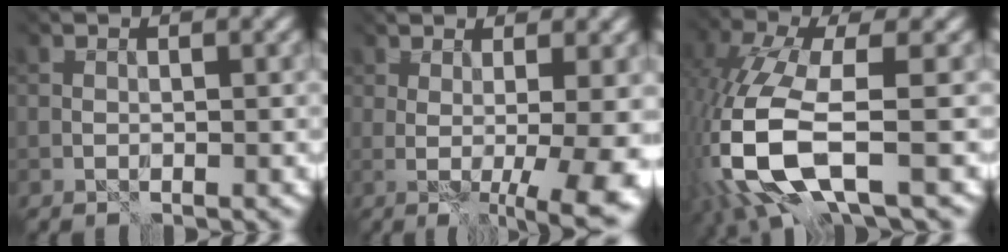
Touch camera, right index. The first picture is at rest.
{"total": 8.2, "force": [-0.3, 2.5, 7.8], "torque": [-0.064, -0.007, 0.011]}
{"total": 9.1, "force": [-3.1, 3.3, 8.0], "torque": [-0.204, -0.012, -0.068]}